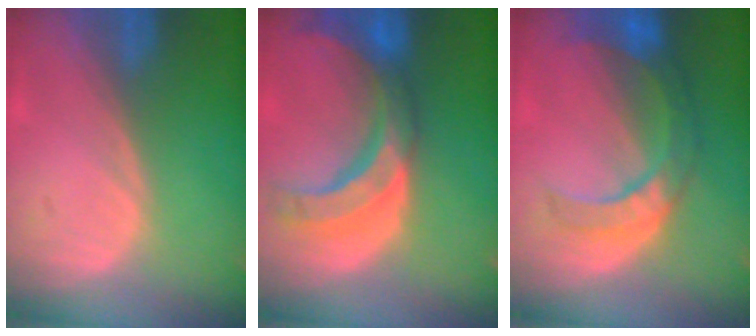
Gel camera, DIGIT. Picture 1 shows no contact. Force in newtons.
{"total": 10.4, "press": 9.3, "slide": 4.7}
{"total": 7.9, "press": 7.4, "slide": 2.6}